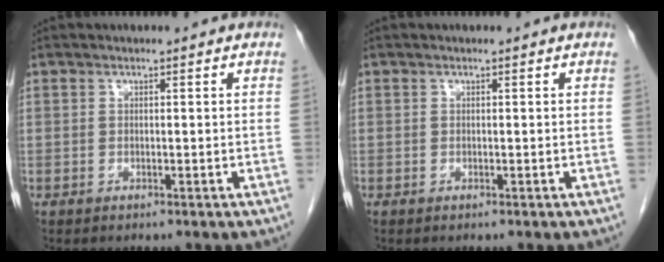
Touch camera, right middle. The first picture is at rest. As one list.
[{"total": 0.0}]